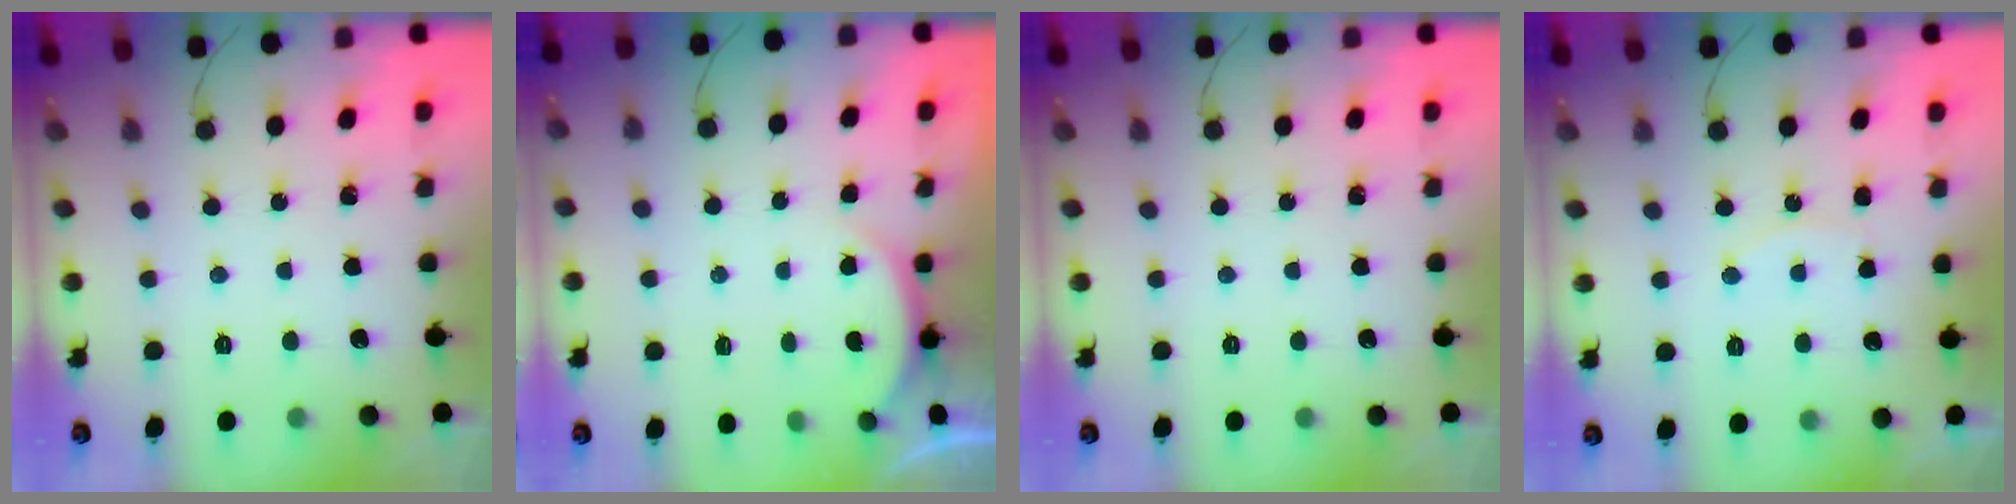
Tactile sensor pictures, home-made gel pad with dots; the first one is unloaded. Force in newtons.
{"total": 2.3, "press": 2.2, "slide": 0.6}
{"total": 0.0}
{"total": 6.3, "press": 6.3, "slide": 0.2}